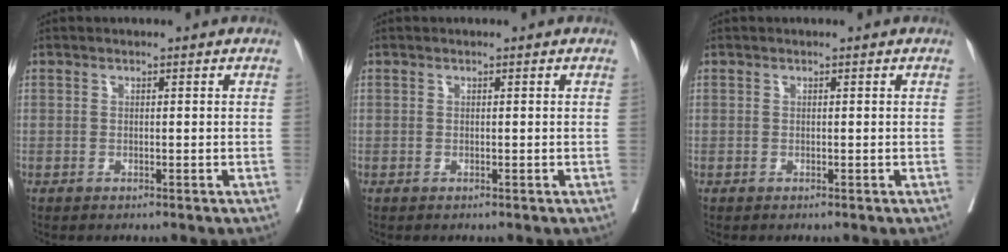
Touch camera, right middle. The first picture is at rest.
{"total": 0.0}
{"total": 0.0}